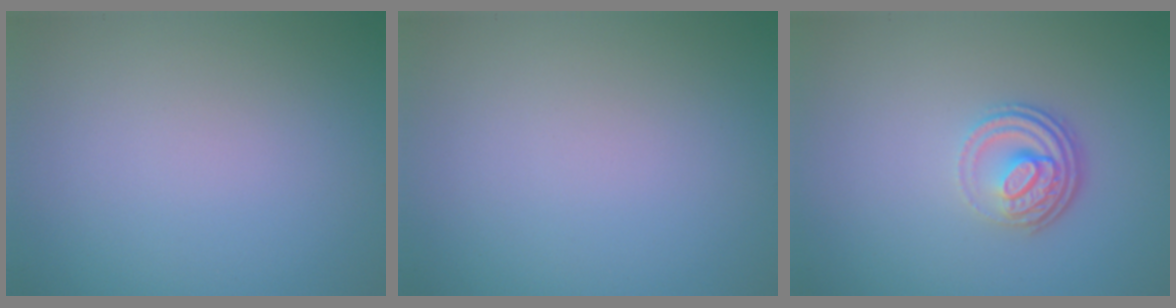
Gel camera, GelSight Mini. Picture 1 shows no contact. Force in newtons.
{"total": 0.0}
{"total": 3.8, "press": 2.7, "slide": 2.7}